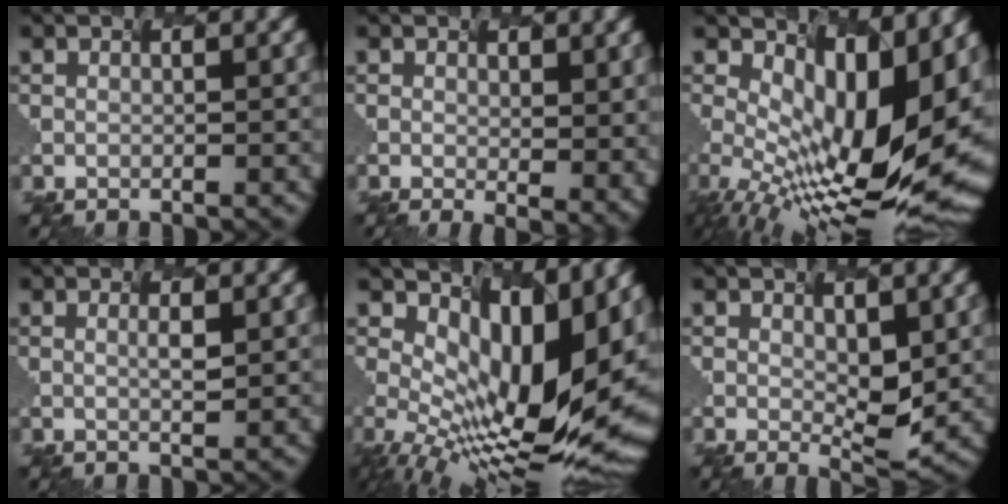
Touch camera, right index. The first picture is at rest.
{"total": 2.2, "force": [0.2, 0.2, 2.2], "torque": [-0.036, -0.022, 0.039]}
{"total": 12.4, "force": [-0.1, 4.7, 11.5], "torque": [-0.192, -0.025, 0.048]}
{"total": 1.0, "force": [-0.5, -0.9, -0.1], "torque": [-0.023, -0.013, 0.023]}
{"total": 11.8, "force": [1.2, 4.5, 10.9], "torque": [-0.179, -0.025, 0.072]}
{"total": 1.4, "force": [-0.2, -0.3, 1.4], "torque": [-0.052, -0.024, 0.031]}